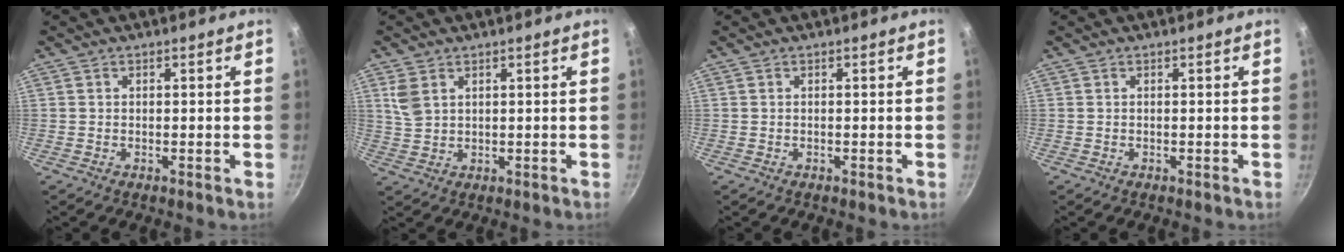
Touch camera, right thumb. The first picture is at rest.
{"total": 4.5, "force": [2.0, 3.0, 2.7], "torque": [-0.054, -0.004, 0.047]}
{"total": 0.0}
{"total": 0.0}